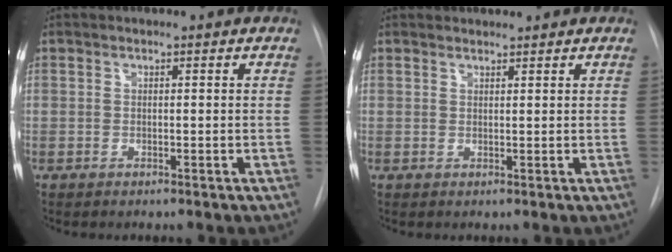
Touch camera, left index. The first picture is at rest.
{"total": 1.8, "force": [1.8, 0.3, 0.1], "torque": [-0.006, 0.015, 0.033]}